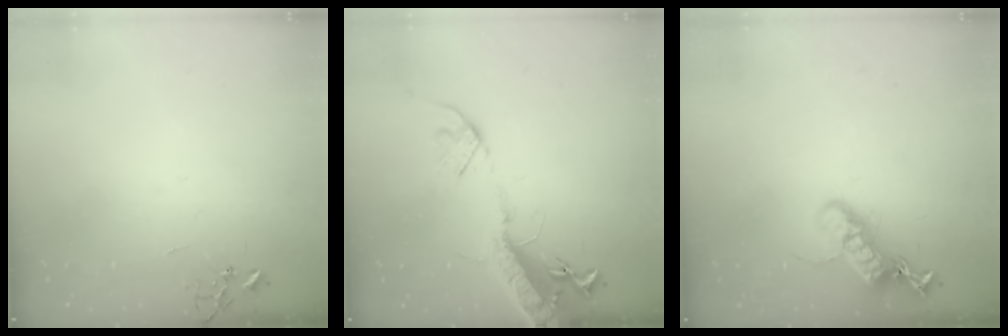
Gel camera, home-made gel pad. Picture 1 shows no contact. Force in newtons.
{"total": 17.1, "press": 16.6, "slide": 4.0}
{"total": 16.7, "press": 16.6, "slide": 1.2}